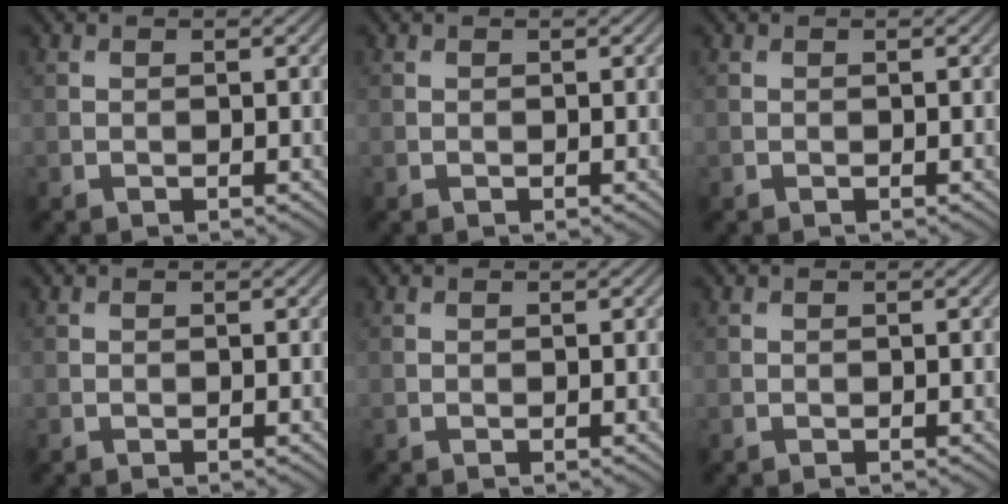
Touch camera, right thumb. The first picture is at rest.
{"total": 0.0}
{"total": 0.0}
{"total": 0.0}
{"total": 0.0}
{"total": 0.0}